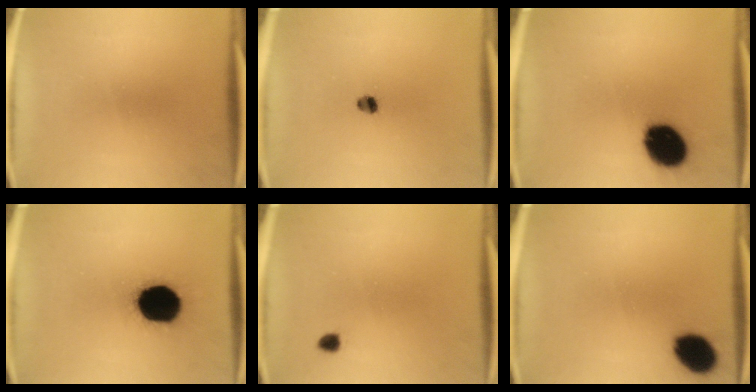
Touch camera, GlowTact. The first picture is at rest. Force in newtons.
{"total": 2.3}
{"total": 15.0}
{"total": 19.7}
{"total": 1.3}
{"total": 9.4}